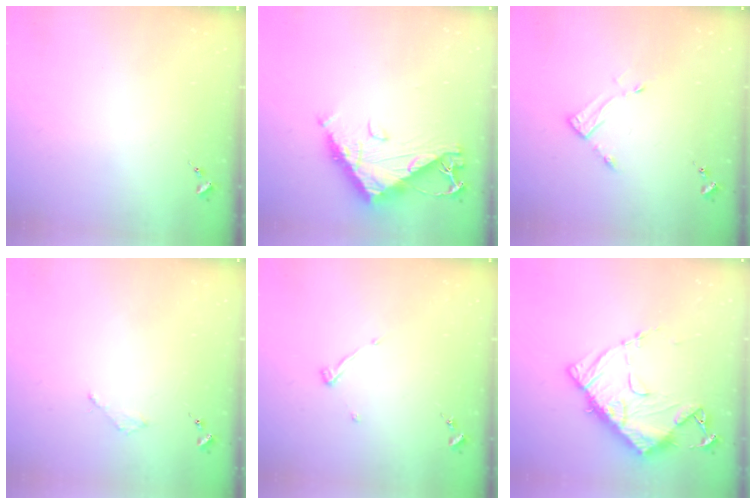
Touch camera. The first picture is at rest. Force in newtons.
{"total": 10.6, "press": 10.5, "slide": 1.1}
{"total": 3.5, "press": 3.4, "slide": 0.3}
{"total": 2.0, "press": 2.0, "slide": 0.3}
{"total": 3.9, "press": 3.9, "slide": 0.5}
{"total": 13.3, "press": 13.2, "slide": 1.3}